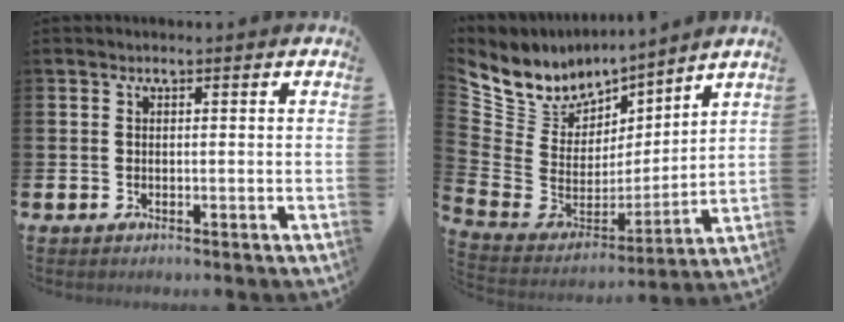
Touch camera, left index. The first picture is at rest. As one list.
[{"total": 8.4, "force": [7.7, 3.3, -0.6], "torque": [-0.056, -0.073, 0.143]}]